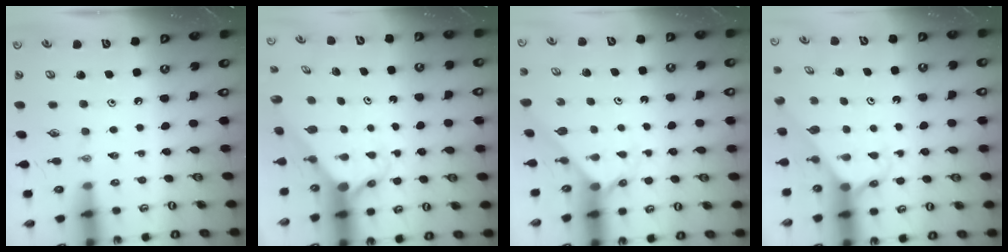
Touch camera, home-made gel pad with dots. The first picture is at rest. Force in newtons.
{"total": 3.0, "press": 3.0, "slide": 0.3}
{"total": 2.1, "press": 2.1, "slide": 0.2}
{"total": 2.6, "press": 2.6, "slide": 0.2}